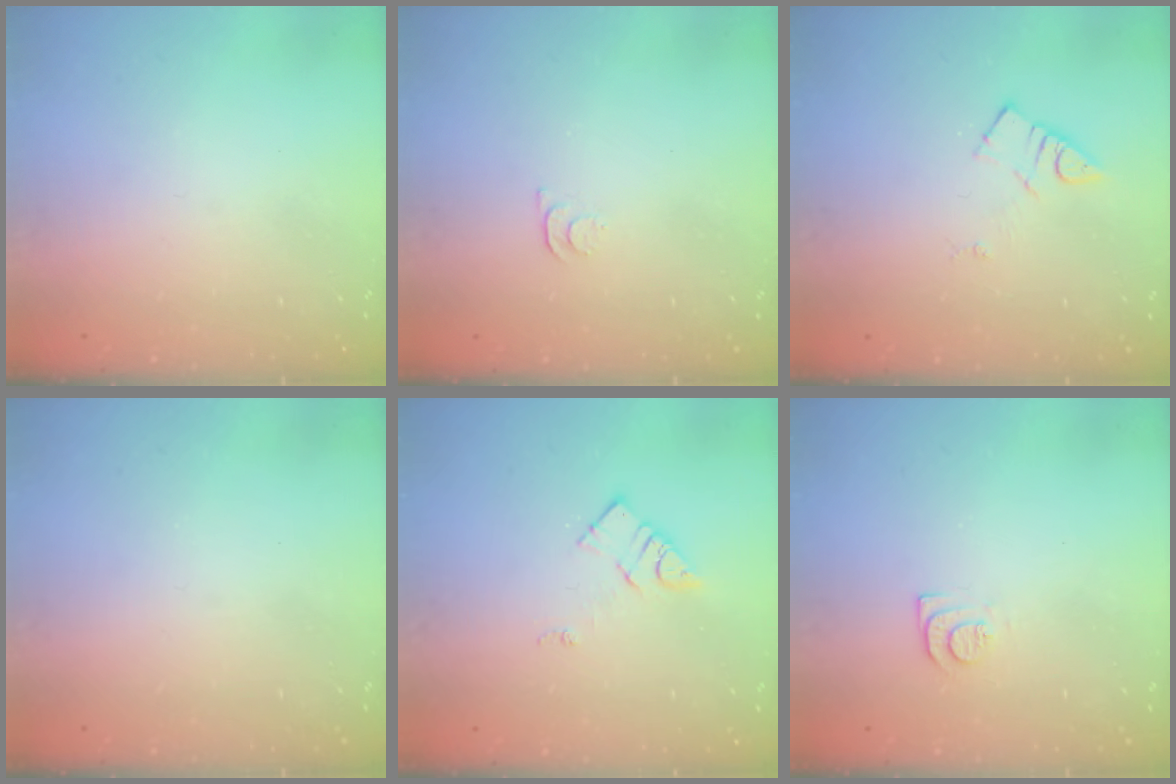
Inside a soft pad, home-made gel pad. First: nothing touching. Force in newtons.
{"total": 3.6, "press": 3.5, "slide": 0.8}
{"total": 4.2, "press": 4.1, "slide": 0.6}
{"total": 0.0}
{"total": 7.4, "press": 7.4, "slide": 0.2}
{"total": 6.7, "press": 6.6, "slide": 0.7}